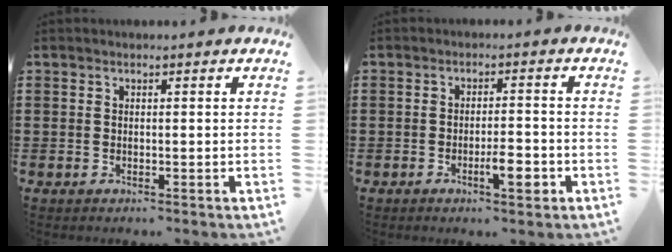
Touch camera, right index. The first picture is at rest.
{"total": 4.5, "force": [-2.0, 1.2, 3.8], "torque": [-0.066, 0.003, -0.035]}